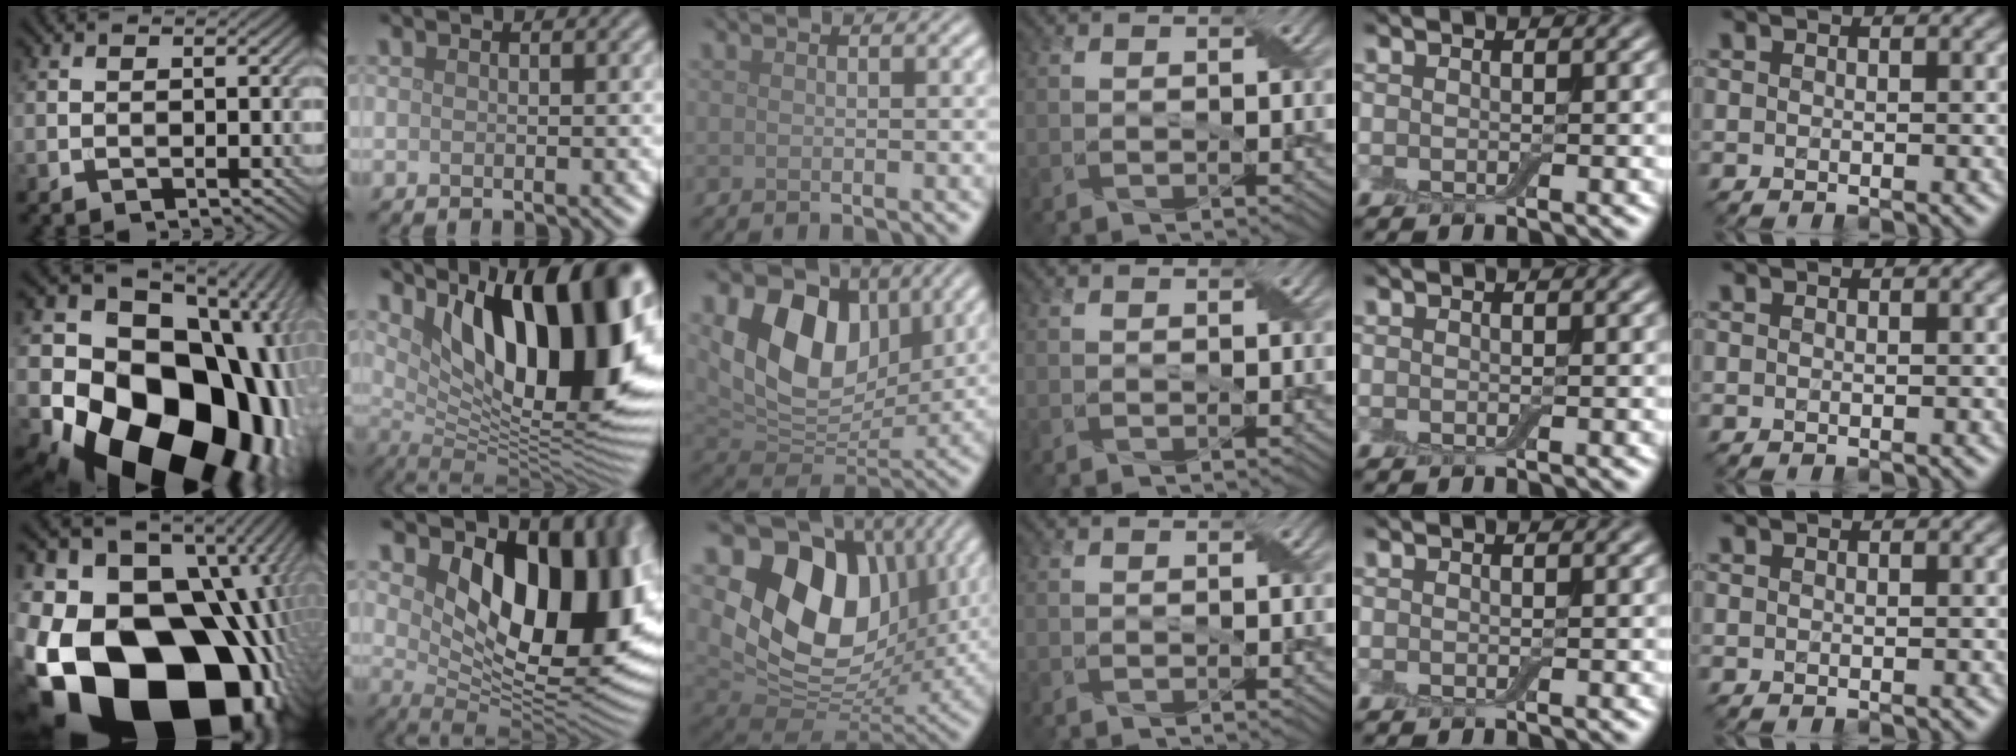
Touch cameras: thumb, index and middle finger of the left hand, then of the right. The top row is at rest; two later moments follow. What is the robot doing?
{"motion": "peel", "object": "aluminum foil"}